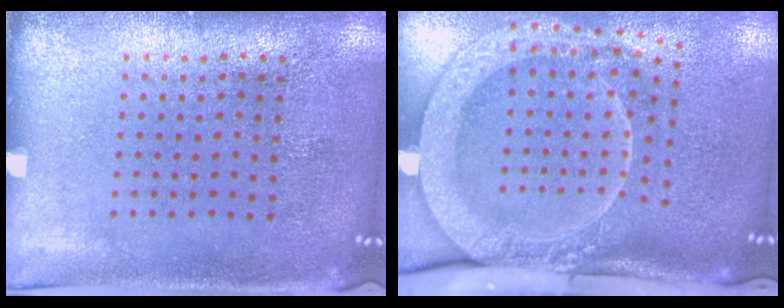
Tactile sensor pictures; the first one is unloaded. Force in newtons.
{"total": 3.0, "press": 2.1, "slide": 2.1}